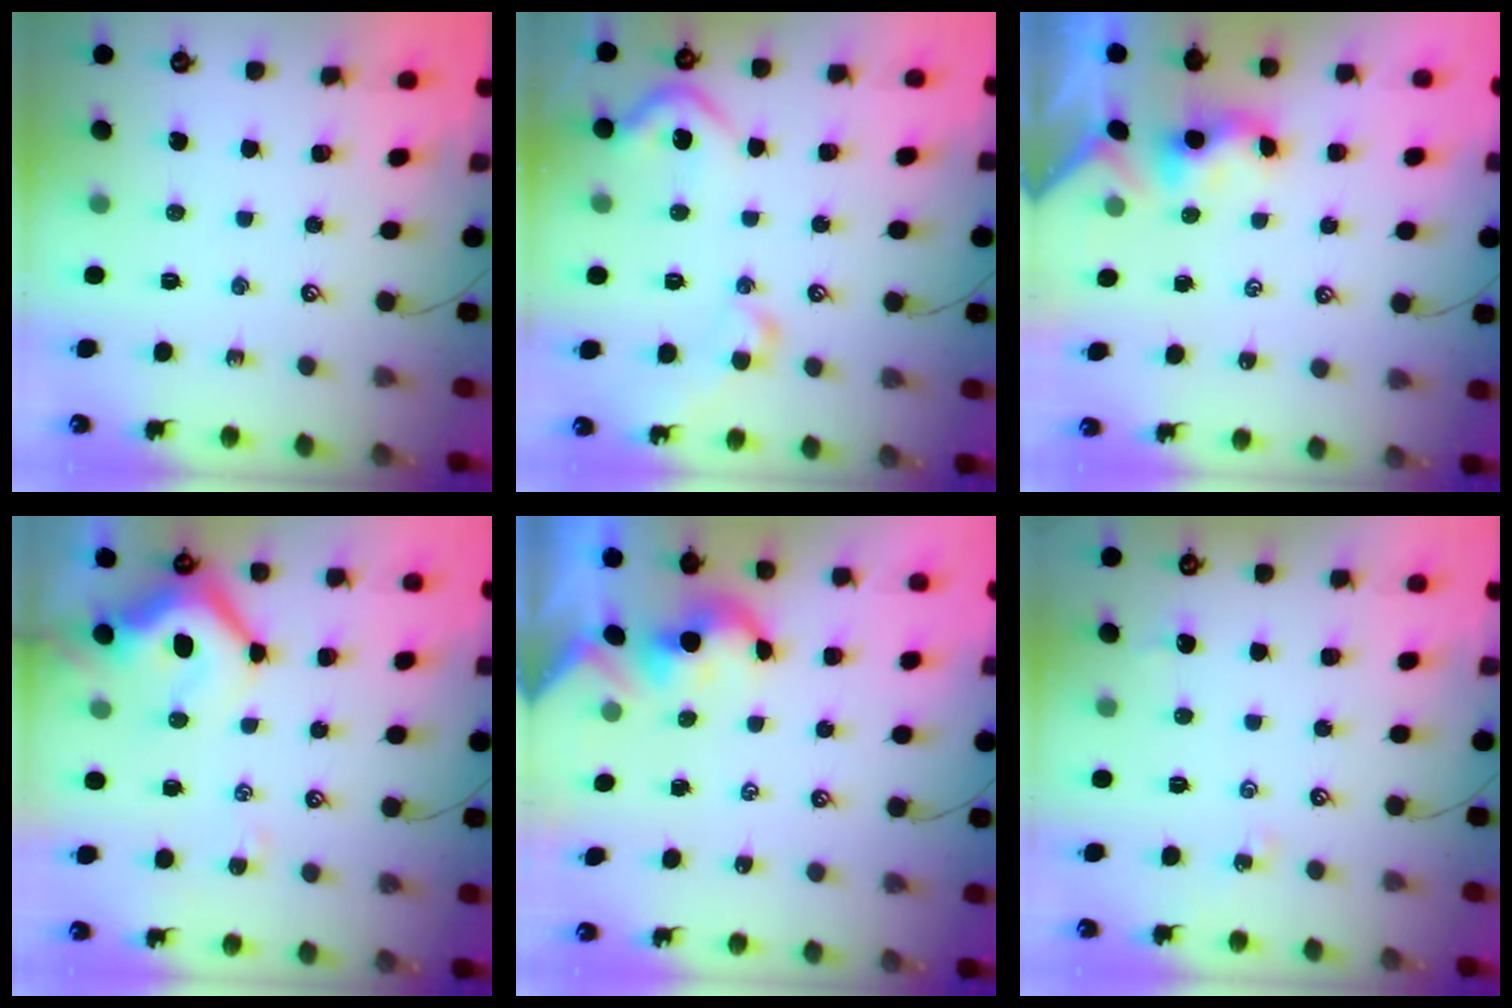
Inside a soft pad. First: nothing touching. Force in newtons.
{"total": 7.6, "press": 7.5, "slide": 1.4}
{"total": 1.2, "press": 1.1, "slide": 0.3}
{"total": 9.7, "press": 9.6, "slide": 1.2}
{"total": 2.0, "press": 1.9, "slide": 0.4}
{"total": 1.6, "press": 1.6, "slide": 0.4}